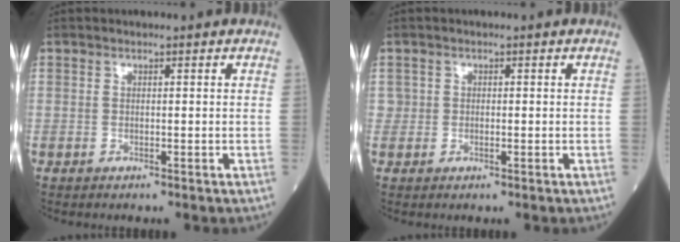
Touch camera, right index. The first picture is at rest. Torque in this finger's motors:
{"motor_torque": [-0.03, -0.04, -0.03, -0.02]}